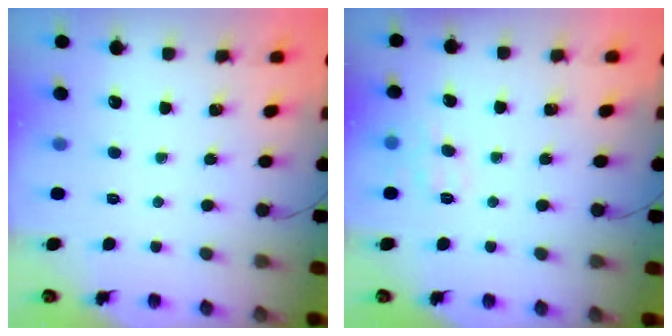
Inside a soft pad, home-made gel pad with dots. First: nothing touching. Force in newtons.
{"total": 7.2, "press": 7.1, "slide": 1.1}